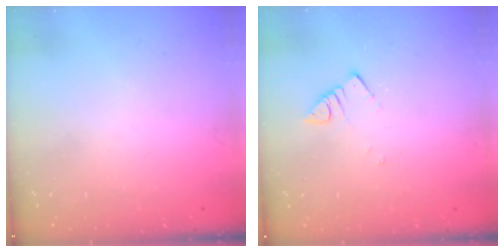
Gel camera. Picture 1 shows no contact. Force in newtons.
{"total": 3.1, "press": 3.1, "slide": 0.5}